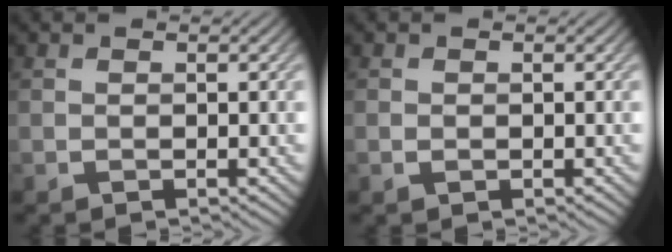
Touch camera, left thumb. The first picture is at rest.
{"total": 0.9, "force": [-0.2, 0.7, 0.5], "torque": [-0.010, -0.006, -0.005]}